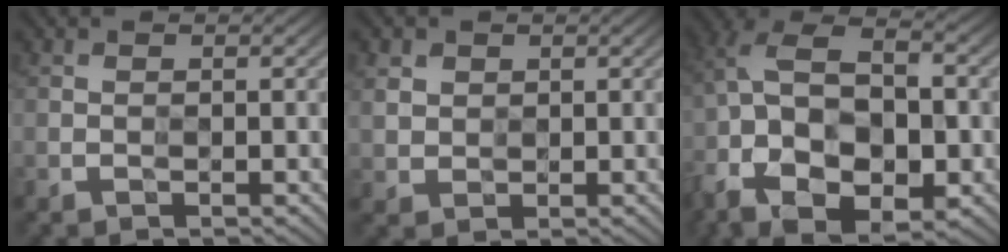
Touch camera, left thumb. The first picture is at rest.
{"total": 3.1, "force": [1.3, 2.6, 1.1], "torque": [-0.041, -0.007, 0.034]}
{"total": 14.9, "force": [-4.9, 8.9, 11.0], "torque": [-0.237, -0.008, -0.080]}